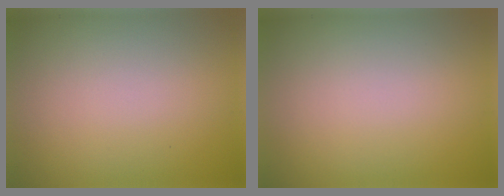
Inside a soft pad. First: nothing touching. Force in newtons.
{"total": 0.0}